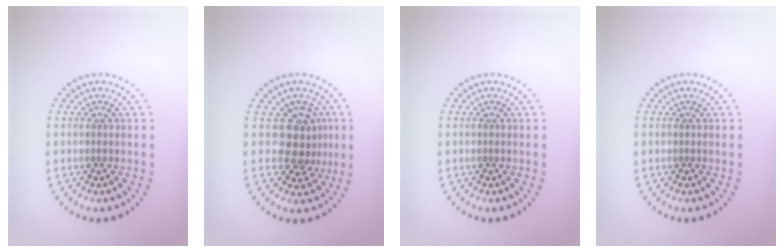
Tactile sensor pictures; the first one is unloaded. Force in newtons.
{"total": 3.6, "press": 3.2, "slide": 1.6}
{"total": 0.0}
{"total": 0.0}